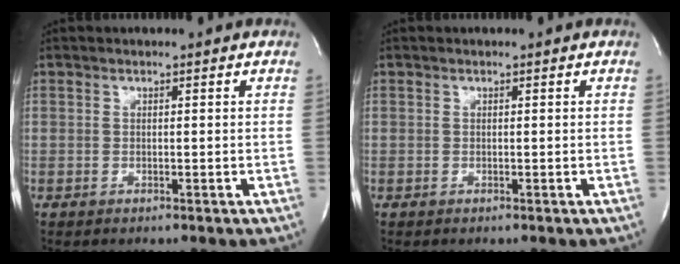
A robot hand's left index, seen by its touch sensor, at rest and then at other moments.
{"total": 0.0}